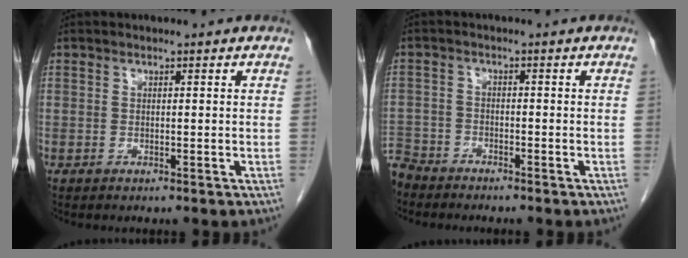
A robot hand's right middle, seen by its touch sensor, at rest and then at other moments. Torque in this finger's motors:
{"motor_torque": [0.37, -0.57, 0.35, 0.03]}